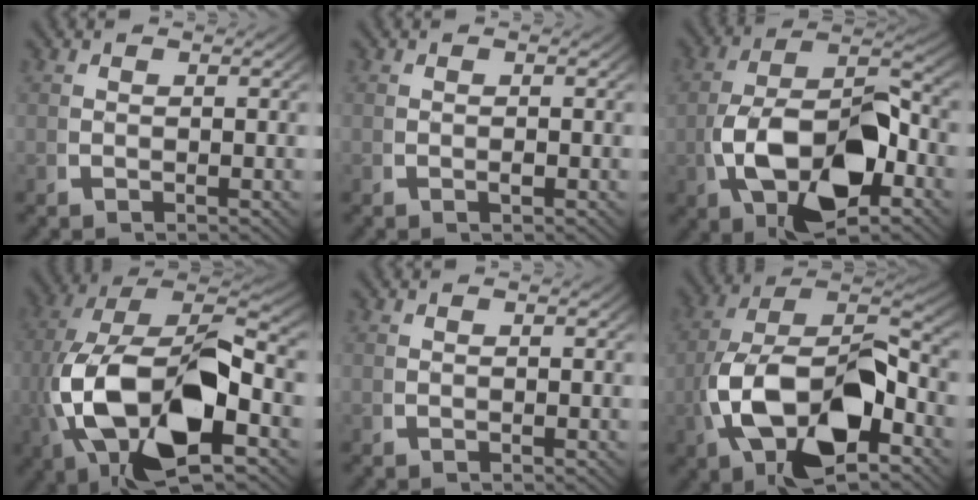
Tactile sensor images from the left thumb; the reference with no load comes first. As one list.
[{"total": 0.6, "force": [0.0, 0.0, 0.6], "torque": [-0.011, 0.005, -0.001]}, {"total": 13.7, "force": [-1.8, 7.6, 11.2], "torque": [-0.219, -0.033, -0.012]}, {"total": 19.5, "force": [-1.3, 11.1, 15.9], "torque": [-0.344, -0.054, 0.012]}, {"total": 0.0}, {"total": 16.7, "force": [-1.8, 10.0, 13.2], "torque": [-0.272, -0.047, -0.004]}]